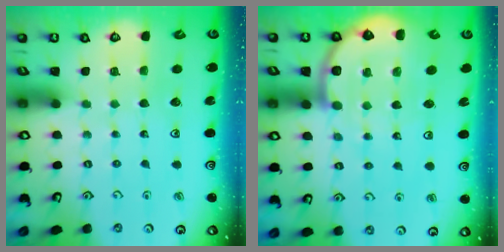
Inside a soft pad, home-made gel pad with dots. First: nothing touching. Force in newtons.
{"total": 8.8, "press": 8.6, "slide": 2.0}